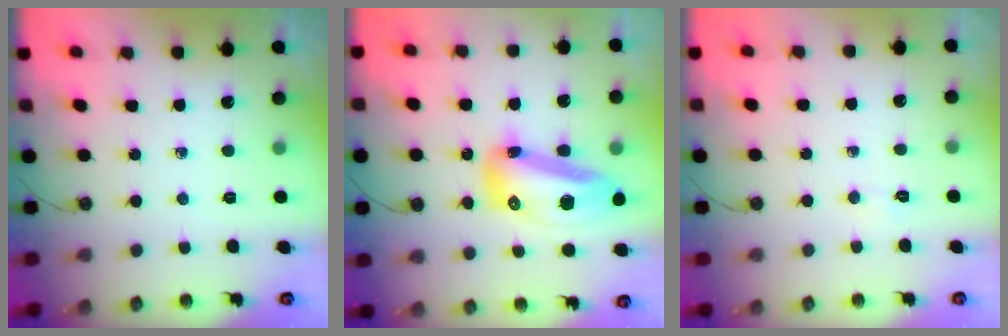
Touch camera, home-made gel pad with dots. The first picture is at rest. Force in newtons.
{"total": 16.2, "press": 16.1, "slide": 1.8}
{"total": 2.3, "press": 2.3, "slide": 0.3}